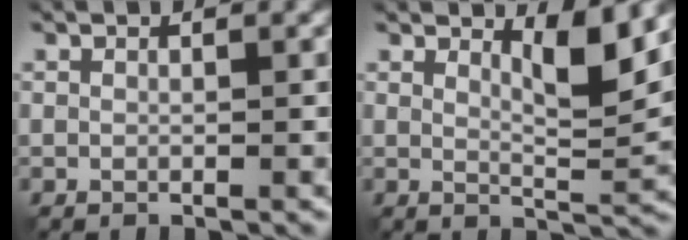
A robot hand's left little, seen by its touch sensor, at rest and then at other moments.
{"total": 4.3, "force": [2.5, 0.9, 3.3], "torque": [-0.048, -0.007, 0.037]}